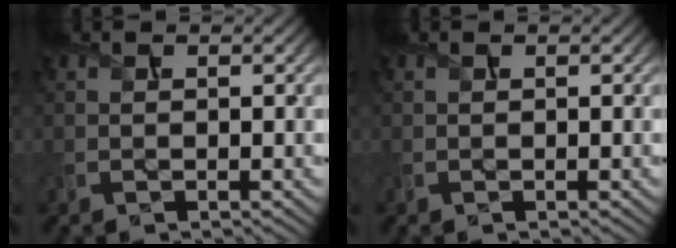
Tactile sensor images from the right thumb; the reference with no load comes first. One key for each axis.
{"total": 0.0}